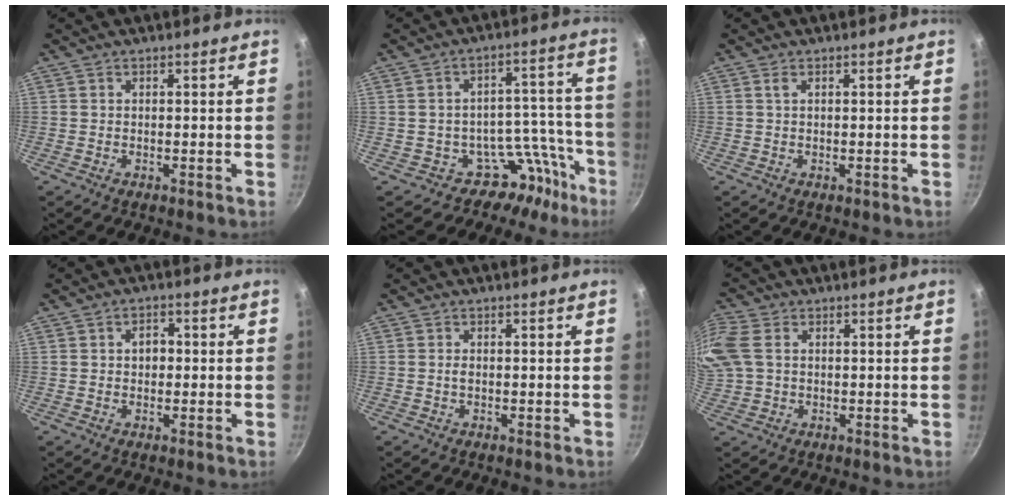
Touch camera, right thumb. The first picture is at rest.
{"total": 11.5, "force": [-7.5, 8.7, 1.1], "torque": [0.087, 0.111, -0.108]}
{"total": 0.8, "force": [0.2, 0.0, 0.8], "torque": [-0.014, 0.000, 0.002]}
{"total": 3.2, "force": [0.2, 2.4, 2.0], "torque": [-0.014, 0.009, 0.001]}
{"total": 0.7, "force": [-0.1, 0.5, 0.5], "torque": [-0.011, 0.003, -0.002]}
{"total": 7.5, "force": [1.5, 5.5, 4.9], "torque": [-0.112, 0.011, 0.026]}